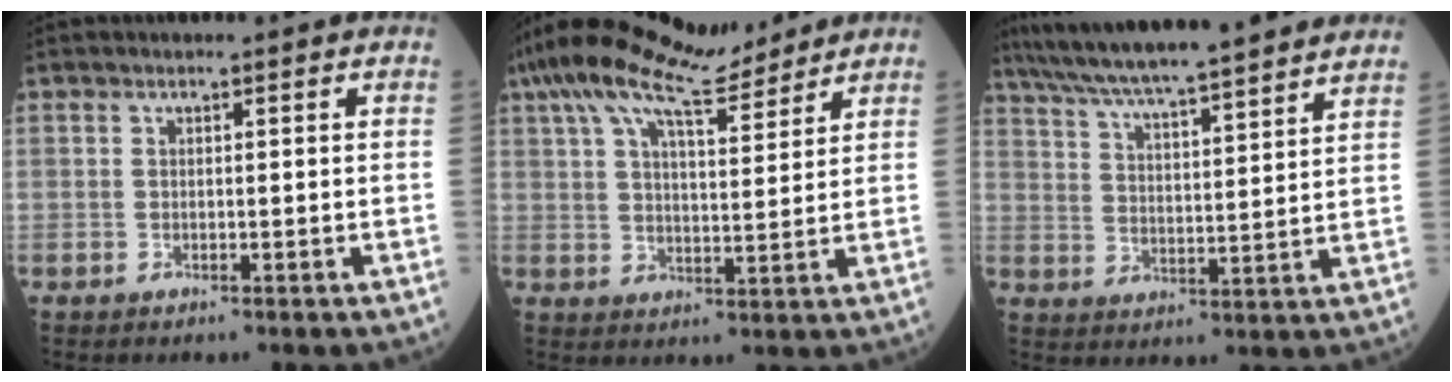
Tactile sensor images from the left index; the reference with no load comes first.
{"total": 14.2, "force": [11.8, 2.6, 7.5], "torque": [-0.144, 0.034, 0.197]}
{"total": 22.3, "force": [19.5, 1.2, 10.9], "torque": [-0.182, 0.024, 0.284]}